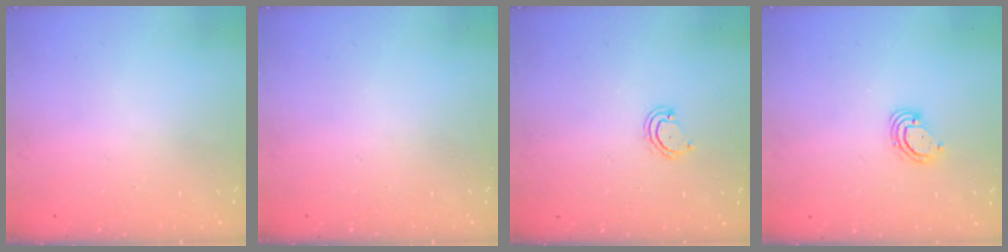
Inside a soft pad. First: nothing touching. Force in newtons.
{"total": 0.0}
{"total": 3.9, "press": 3.9, "slide": 0.3}
{"total": 3.6, "press": 3.6, "slide": 0.3}